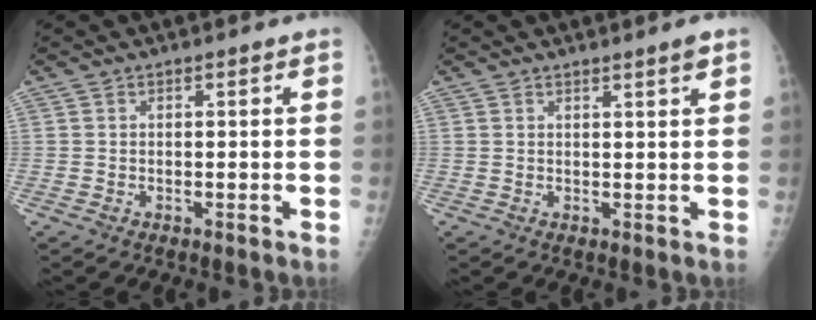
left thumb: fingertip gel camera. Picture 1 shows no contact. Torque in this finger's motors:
{"motor_torque": [-0.23, -0.10, -0.08, 0.01, -0.03]}